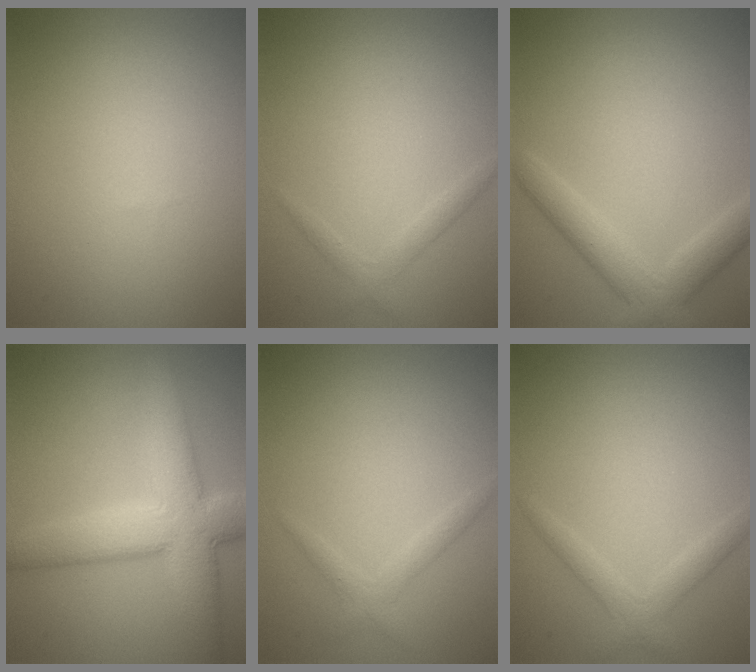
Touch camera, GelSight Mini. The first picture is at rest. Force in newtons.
{"total": 1.3, "press": 1.3, "slide": 0.1}
{"total": 4.1, "press": 4.1, "slide": 0.2}
{"total": 8.2, "press": 8.2, "slide": 0.7}
{"total": 1.4, "press": 1.4, "slide": 0.1}
{"total": 2.0, "press": 2.0, "slide": 0.1}